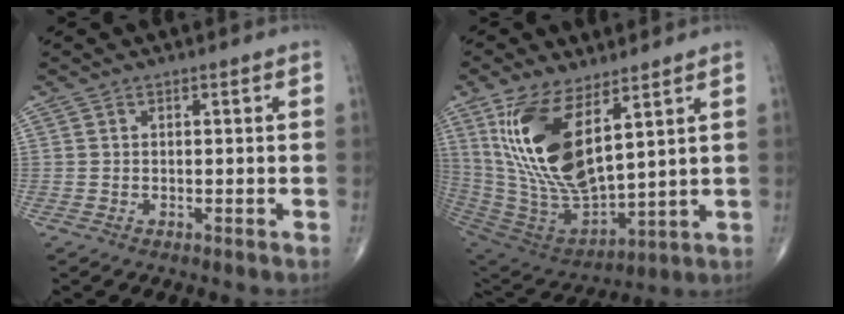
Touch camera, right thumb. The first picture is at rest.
{"total": 20.1, "force": [8.0, 8.5, 16.4], "torque": [-0.323, -0.045, 0.172]}